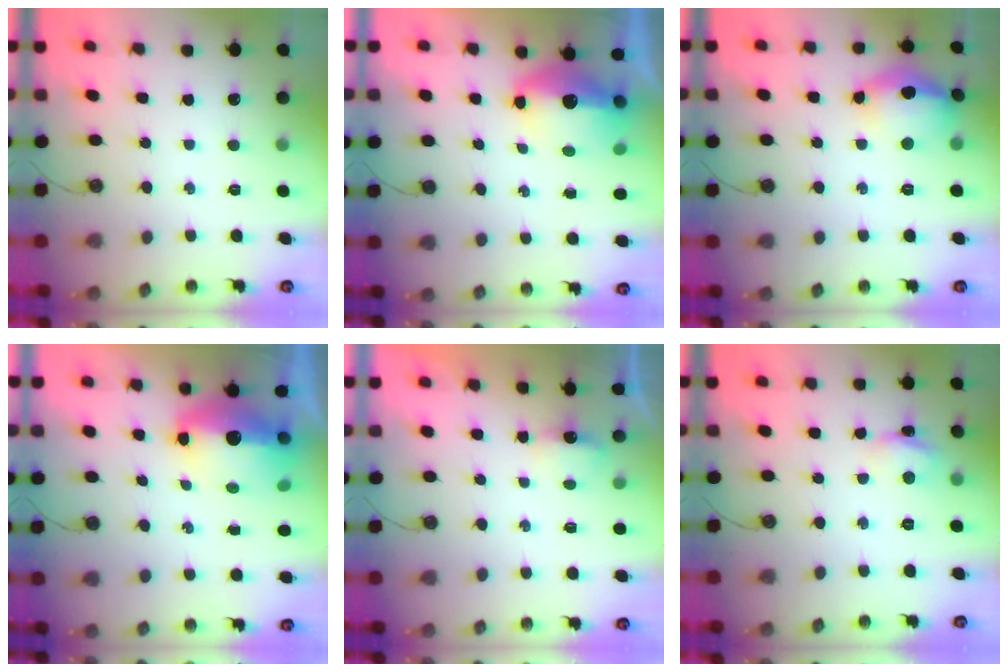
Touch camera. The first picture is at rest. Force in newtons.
{"total": 11.5, "press": 11.4, "slide": 1.3}
{"total": 14.3, "press": 14.1, "slide": 2.3}
{"total": 13.5, "press": 13.4, "slide": 1.6}
{"total": 3.3, "press": 3.2, "slide": 0.6}
{"total": 4.1, "press": 4.1, "slide": 0.4}